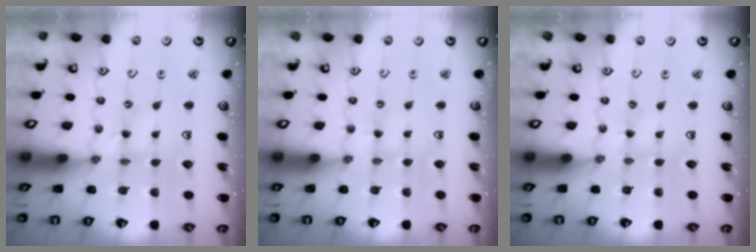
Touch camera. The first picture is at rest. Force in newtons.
{"total": 1.2, "press": 1.2, "slide": 0.3}
{"total": 0.0}